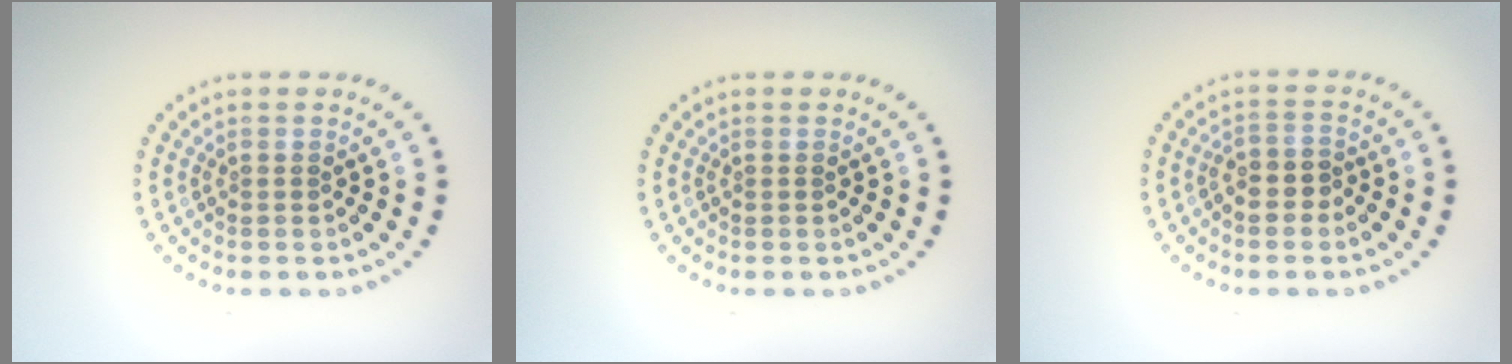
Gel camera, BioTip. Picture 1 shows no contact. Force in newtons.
{"total": 0.0}
{"total": 2.1, "press": 2.0, "slide": 0.8}